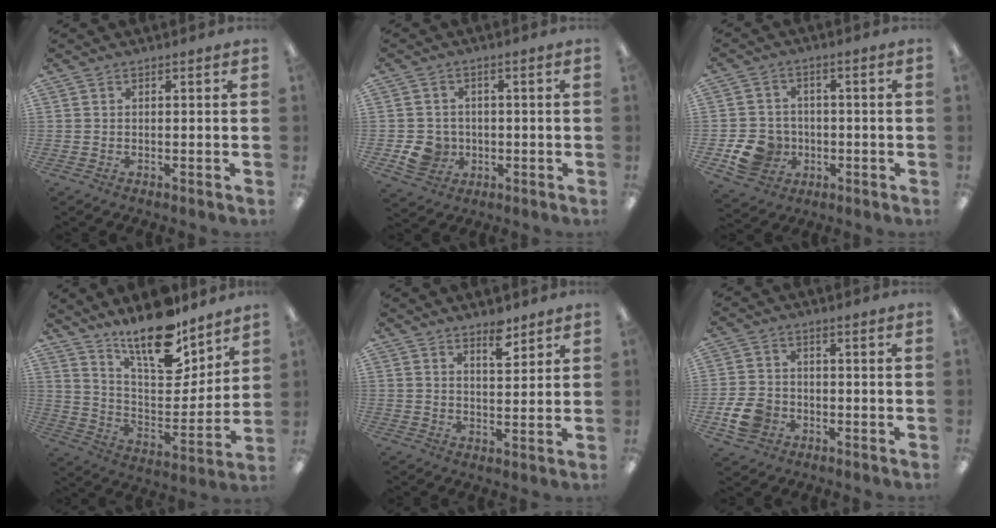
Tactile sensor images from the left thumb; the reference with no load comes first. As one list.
[{"total": 6.3, "force": [-1.5, 5.7, 2.2], "torque": [-0.045, 0.007, -0.026]}, {"total": 9.0, "force": [-2.9, 7.7, 3.5], "torque": [-0.087, 0.018, -0.048]}, {"total": 17.7, "force": [14.2, 6.0, 8.7], "torque": [-0.150, -0.100, 0.245]}, {"total": 5.5, "force": [4.3, 2.0, 2.9], "torque": [-0.025, -0.029, 0.069]}, {"total": 7.6, "force": [-2.8, 5.9, 3.9], "torque": [-0.084, 0.011, -0.052]}]